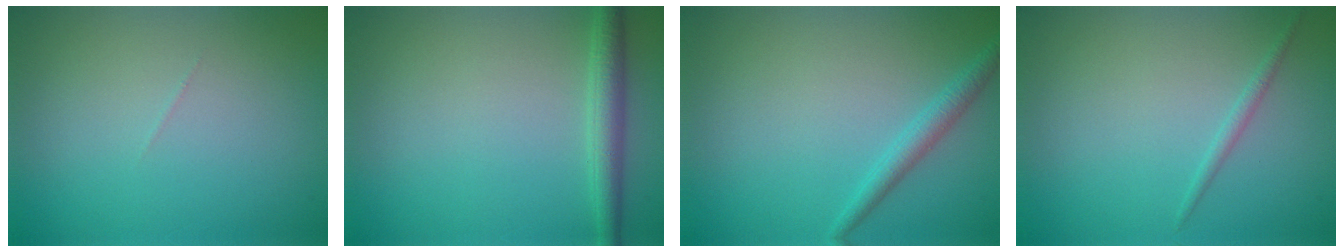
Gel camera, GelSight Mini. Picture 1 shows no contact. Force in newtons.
{"total": 2.4, "press": 2.4, "slide": 0.1}
{"total": 1.9, "press": 1.9, "slide": 0.1}
{"total": 0.9, "press": 0.9, "slide": 0.0}